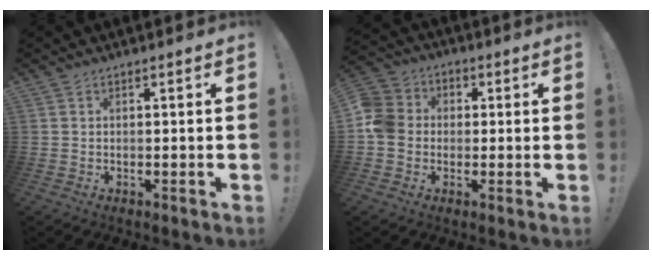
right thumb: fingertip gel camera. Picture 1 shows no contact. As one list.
[{"total": 9.8, "force": [-1.3, 8.7, 4.4], "torque": [-0.076, 0.028, -0.021]}]